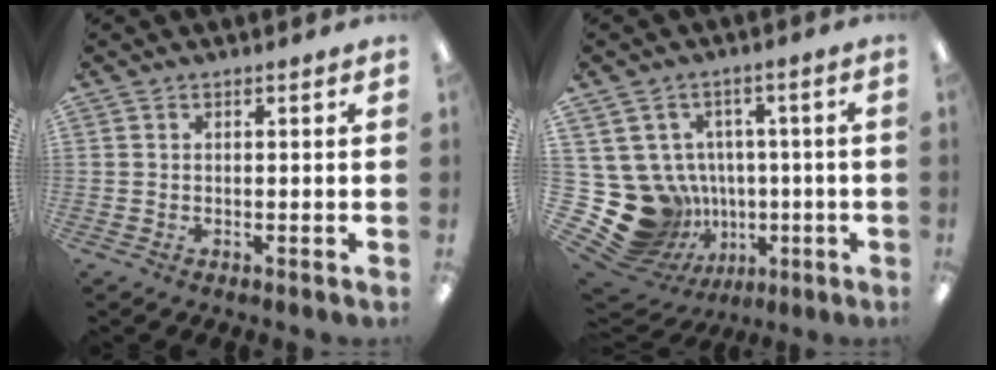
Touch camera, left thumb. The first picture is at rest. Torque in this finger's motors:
{"motor_torque": [0.32, 1.40, 0.05, -0.21, 0.00]}